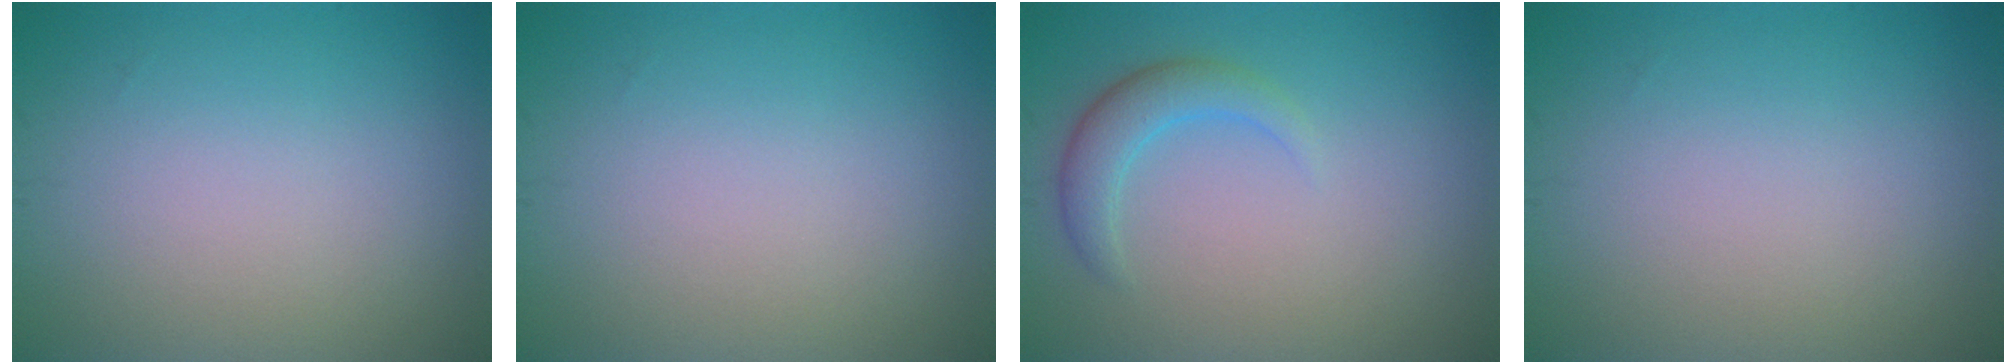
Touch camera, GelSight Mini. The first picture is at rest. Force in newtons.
{"total": 0.0}
{"total": 2.5, "press": 2.5, "slide": 0.1}
{"total": 0.0}